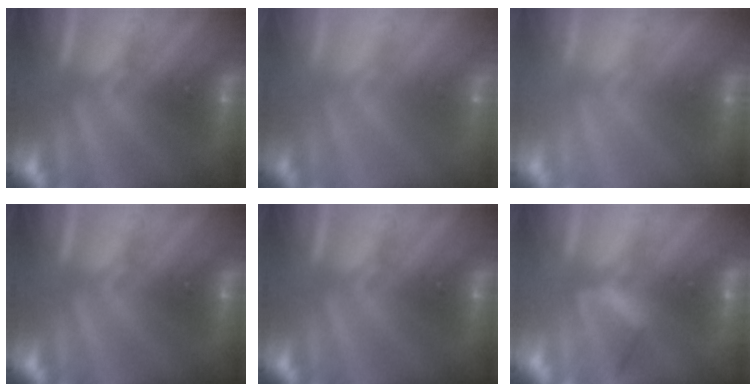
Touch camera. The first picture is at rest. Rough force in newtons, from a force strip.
{"total": 8.0}
{"total": 2.9}
{"total": 0.0}
{"total": 0.0}
{"total": 4.6}